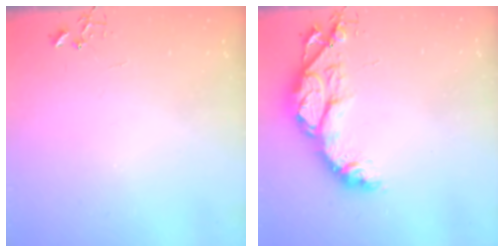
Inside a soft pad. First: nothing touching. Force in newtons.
{"total": 15.3, "press": 15.3, "slide": 1.1}